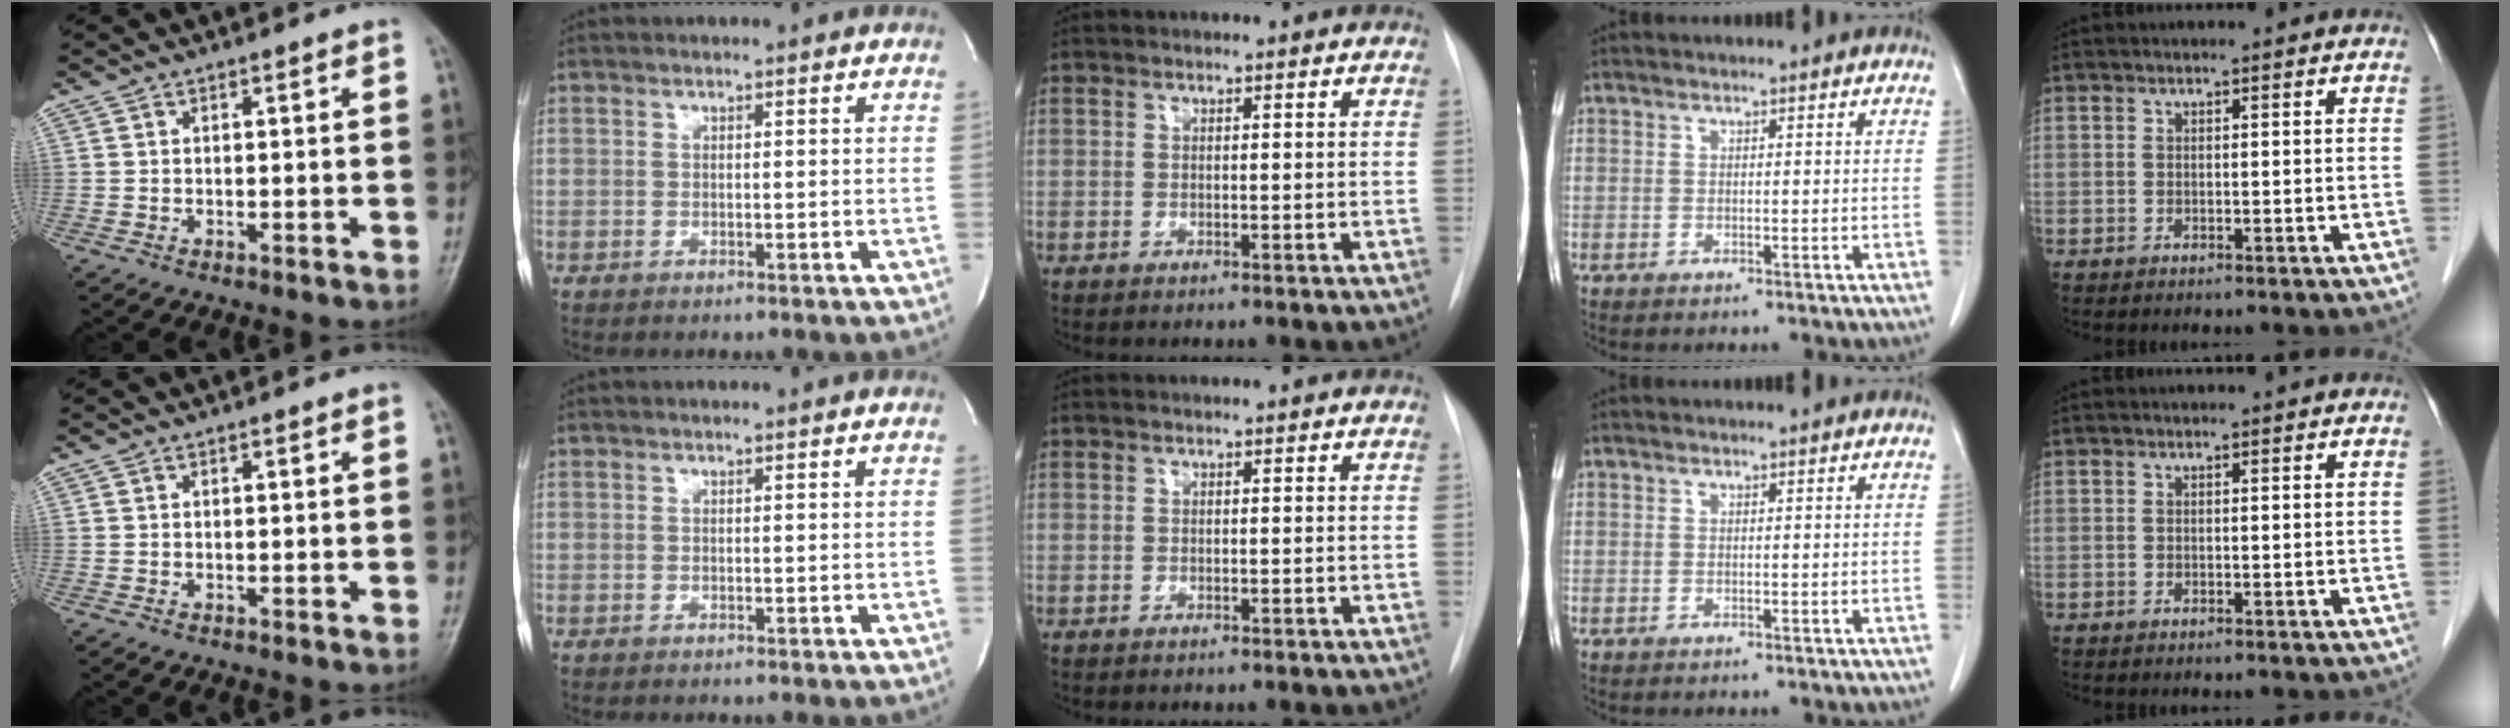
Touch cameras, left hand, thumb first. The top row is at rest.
{}